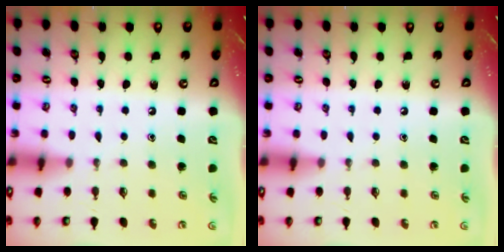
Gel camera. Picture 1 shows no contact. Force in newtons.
{"total": 0.0}